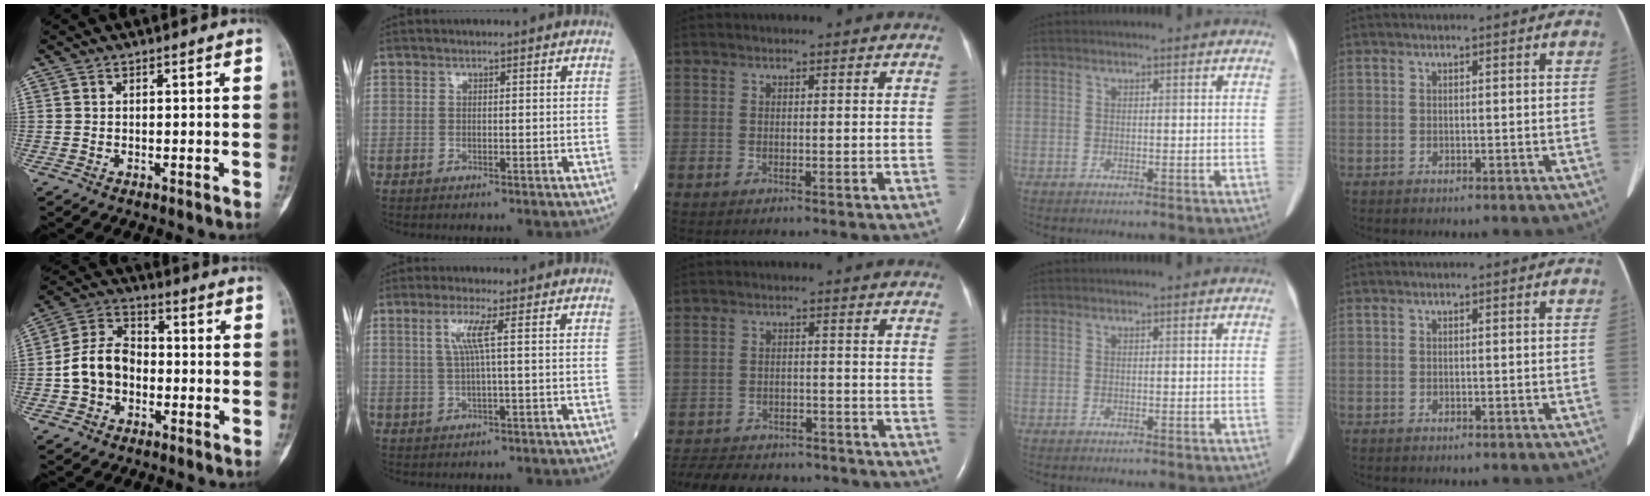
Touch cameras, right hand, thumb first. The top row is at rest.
{"thumb": {"total": 9.8, "force": [-1.8, 7.6, 6.0], "torque": [-0.101, 0.038, -0.045]}, "index": {"total": 3.8, "force": [1.0, -0.6, 3.6], "torque": [-0.079, 0.004, 0.021]}, "middle": {"total": 14.5, "force": [-12.7, 5.1, 4.8], "torque": [-0.112, -0.002, -0.174]}}